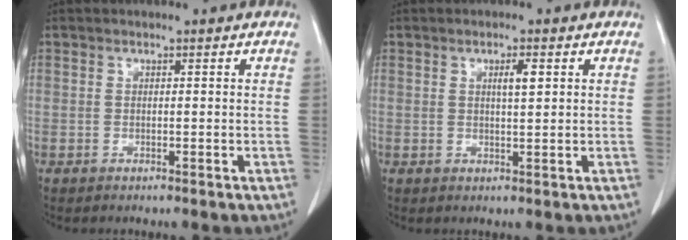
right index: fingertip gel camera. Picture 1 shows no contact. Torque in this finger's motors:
{"motor_torque": [0.01, 0.00, 0.01, 0.04]}